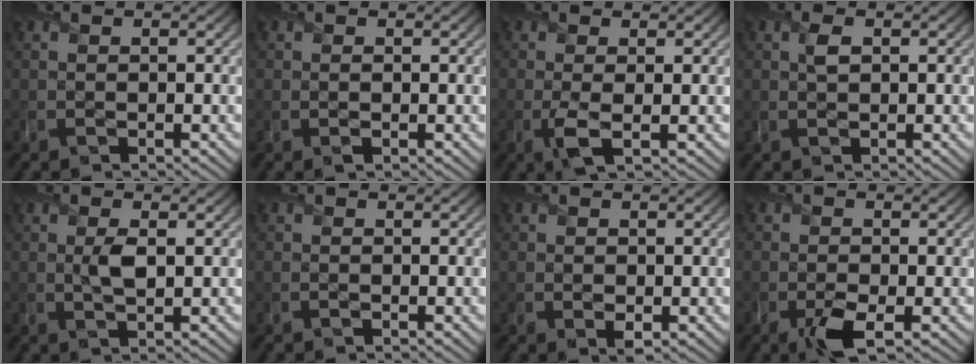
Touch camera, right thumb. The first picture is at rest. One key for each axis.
{"total": 0.7, "fx": -0.1, "fy": 0.4, "fz": 0.5, "tx": -0.009, "ty": -0.005, "tz": -0.002}
{"total": 2.4, "fx": -0.3, "fy": 0.8, "fz": 2.3, "tx": -0.054, "ty": -0.008, "tz": -0.010}
{"total": 1.6, "fx": 0.4, "fy": 1.0, "fz": 1.2, "tx": -0.029, "ty": -0.002, "tz": 0.007}
{"total": 2.6, "fx": 0.5, "fy": 1.1, "fz": 2.3, "tx": -0.051, "ty": -0.004, "tz": 0.007}
{"total": 0.0}
{"total": 1.4, "fx": 0.0, "fy": 1.0, "fz": 1.0, "tx": -0.020, "ty": -0.007, "tz": 0.003}
{"total": 3.1, "fx": -1.4, "fy": 1.5, "fz": 2.4, "tx": -0.046, "ty": -0.010, "tz": -0.027}